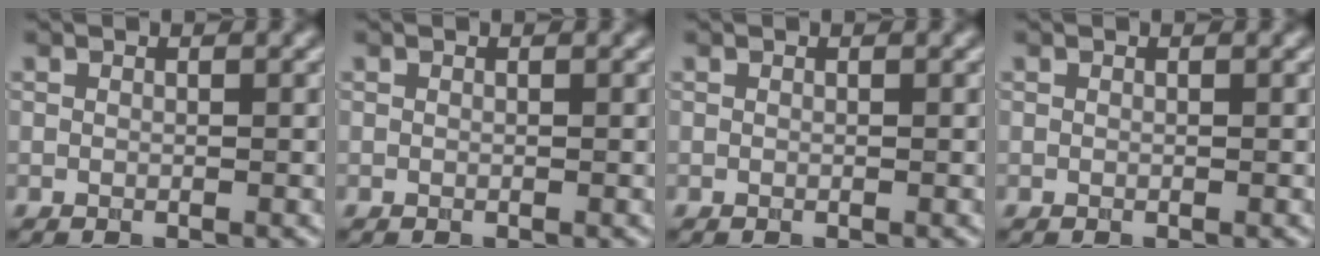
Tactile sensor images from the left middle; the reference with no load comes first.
{"total": 0.0}
{"total": 0.0}
{"total": 0.0}